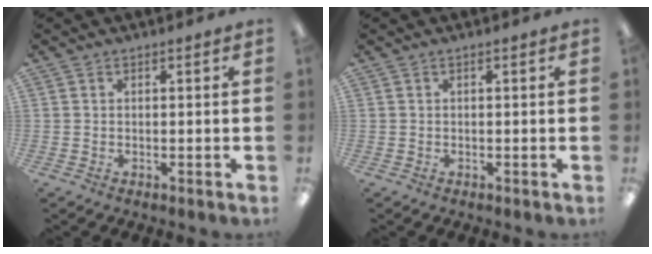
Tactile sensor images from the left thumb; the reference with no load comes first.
{"total": 0.0}